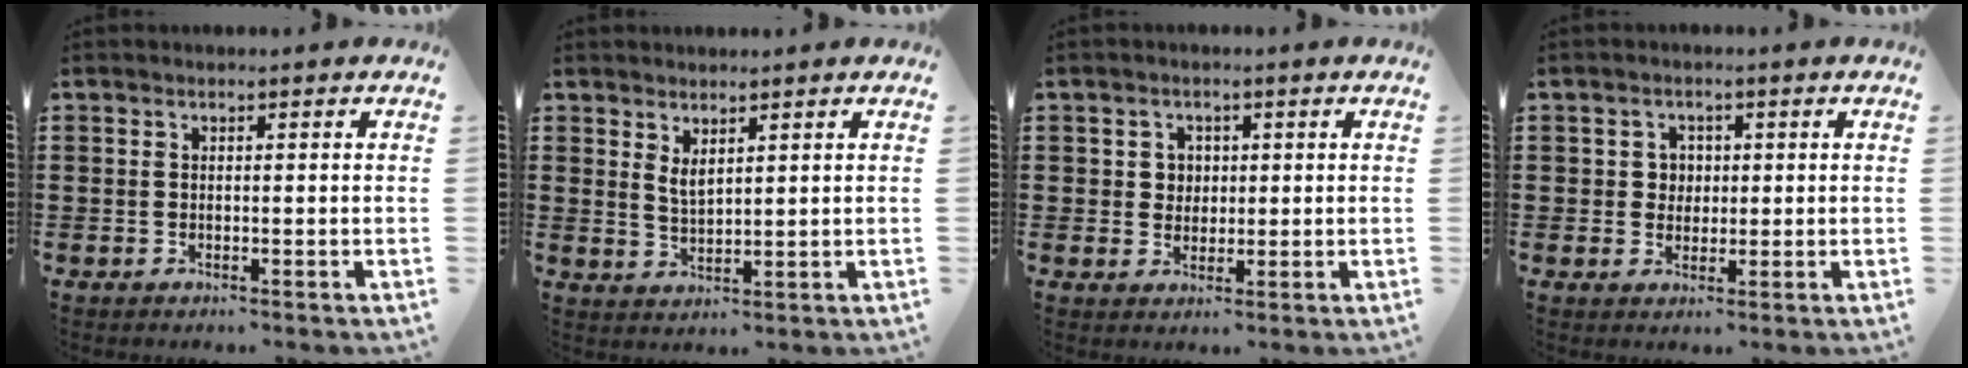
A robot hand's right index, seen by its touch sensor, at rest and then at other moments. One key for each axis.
{"total": 2.4, "fx": 1.7, "fy": 0.9, "fz": 1.5, "tx": -0.031, "ty": 0.003, "tz": 0.032}
{"total": 2.5, "fx": 0.6, "fy": 2.3, "fz": 0.8, "tx": -0.024, "ty": 0.011, "tz": 0.009}
{"total": 2.6, "fx": 0.3, "fy": 2.4, "fz": 0.9, "tx": -0.027, "ty": 0.010, "tz": 0.002}